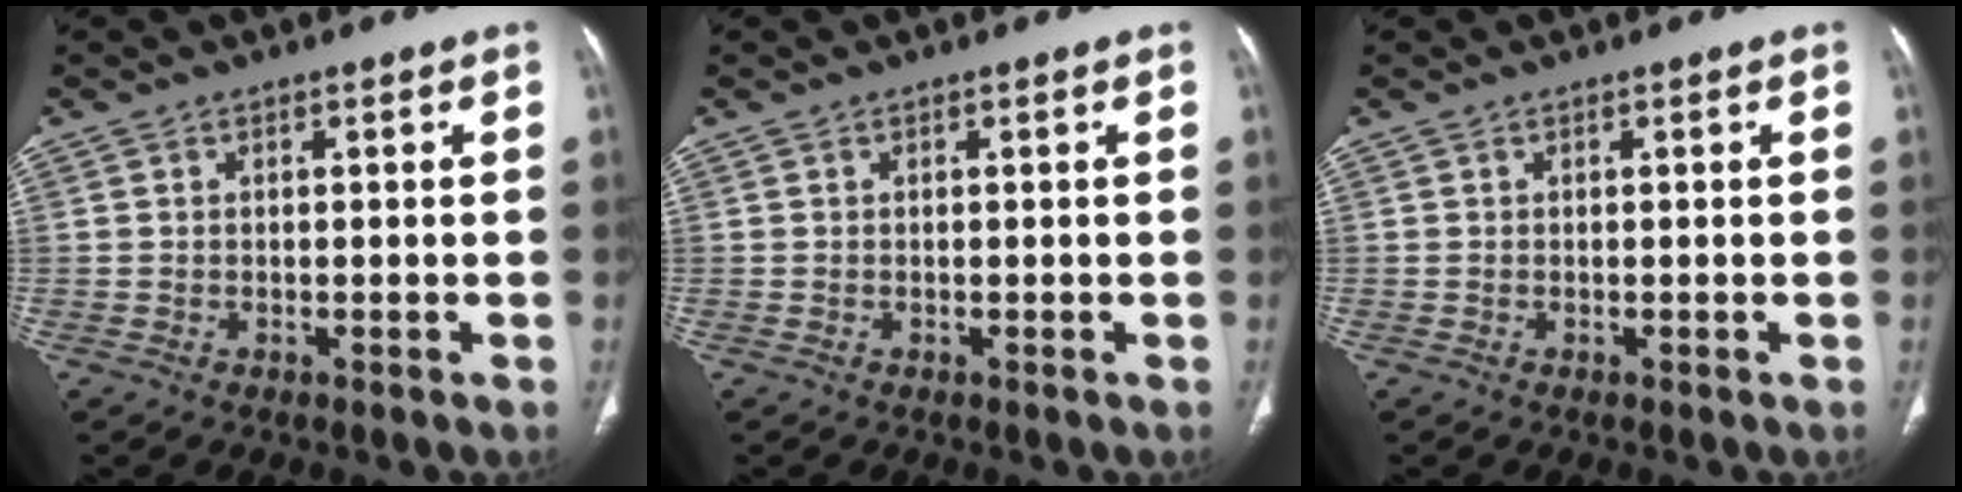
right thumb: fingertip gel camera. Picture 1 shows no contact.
{"total": 0.0}
{"total": 0.0}